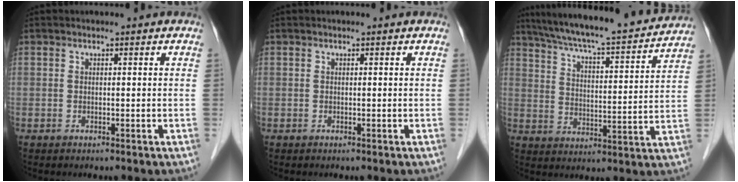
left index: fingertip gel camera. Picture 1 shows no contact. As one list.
[{"total": 0.0}, {"total": 20.8, "force": [18.8, 1.5, 8.7], "torque": [-0.145, -0.003, 0.267]}]